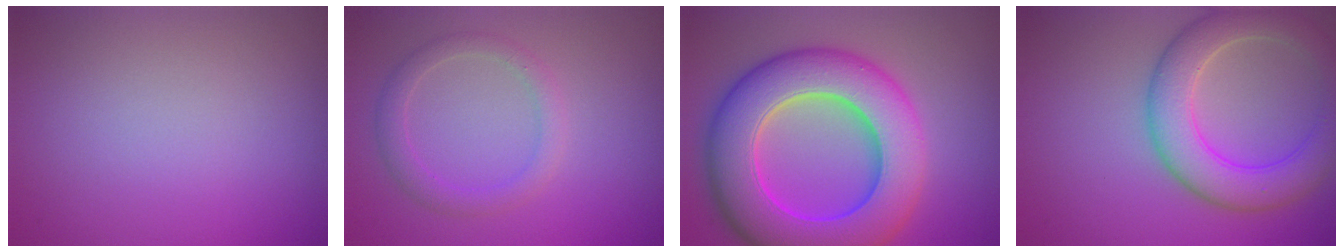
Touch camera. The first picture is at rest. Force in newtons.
{"total": 2.2, "press": 2.2, "slide": 0.1}
{"total": 11.8, "press": 11.8, "slide": 0.4}
{"total": 6.0, "press": 6.0, "slide": 0.6}